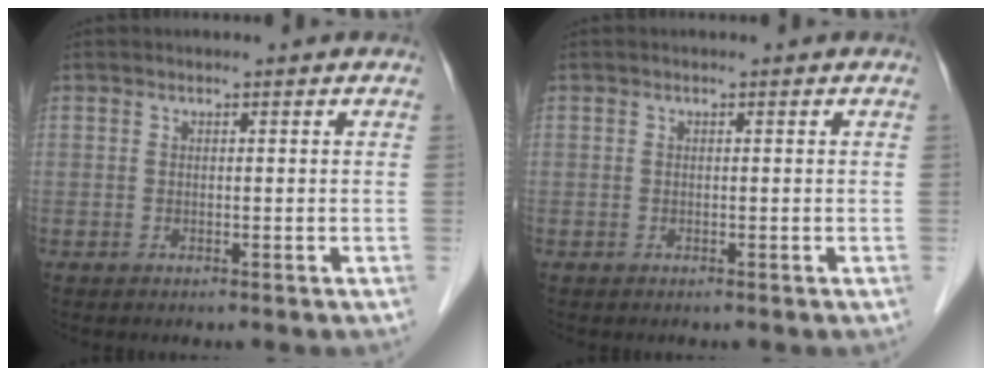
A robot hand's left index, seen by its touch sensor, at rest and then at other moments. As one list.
[{"total": 0.0}]